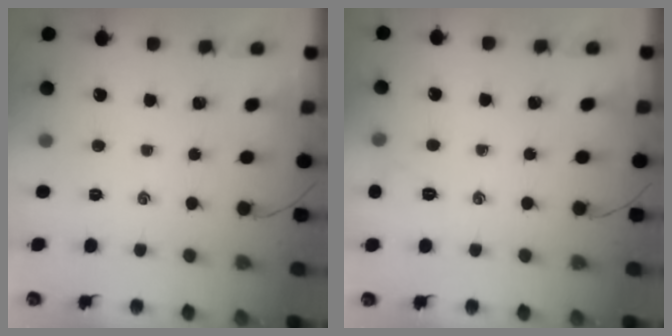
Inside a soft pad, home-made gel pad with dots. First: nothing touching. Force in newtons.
{"total": 5.1, "press": 4.9, "slide": 1.3}